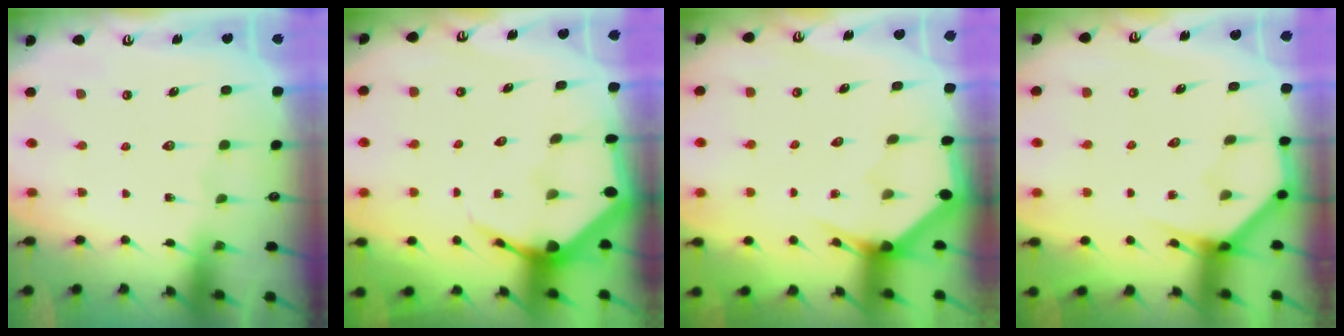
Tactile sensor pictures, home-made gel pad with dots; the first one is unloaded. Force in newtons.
{"total": 5.6, "press": 5.6, "slide": 0.7}
{"total": 3.2, "press": 3.2, "slide": 0.1}
{"total": 3.9, "press": 3.9, "slide": 0.2}